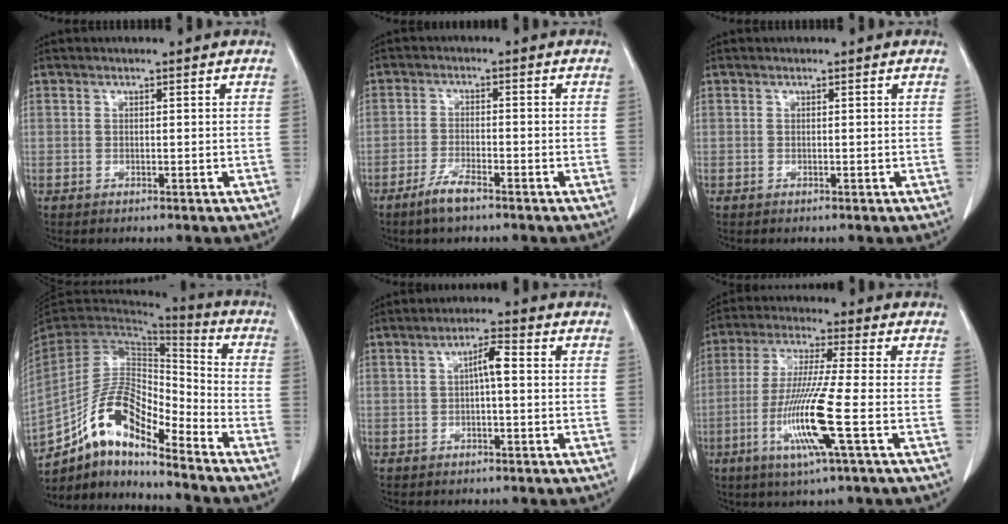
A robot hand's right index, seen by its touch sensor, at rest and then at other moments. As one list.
[{"total": 4.3, "force": [-3.2, 0.6, 2.8], "torque": [-0.060, -0.004, -0.061]}, {"total": 0.0}, {"total": 13.8, "force": [-10.2, 4.0, 8.3], "torque": [-0.157, 0.032, -0.187]}, {"total": 3.4, "force": [0.2, 0.6, 3.4], "torque": [-0.057, 0.009, 0.002]}, {"total": 11.8, "force": [-3.7, -0.9, 11.2], "torque": [-0.228, -0.021, -0.079]}]